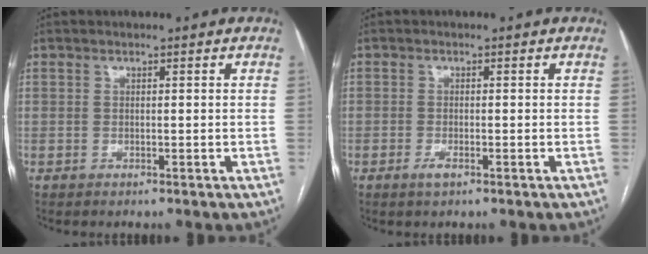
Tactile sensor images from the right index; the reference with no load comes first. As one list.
[{"total": 1.5, "force": [-0.9, 0.5, 1.1], "torque": [-0.018, -0.001, -0.011]}]